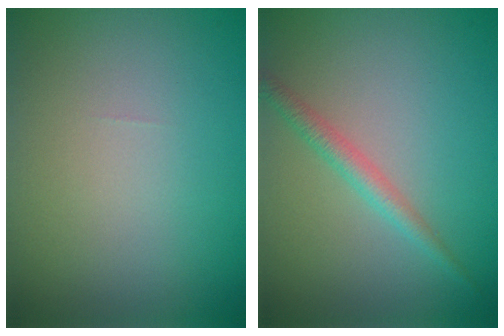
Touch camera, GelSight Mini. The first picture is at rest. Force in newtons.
{"total": 1.8, "press": 1.8, "slide": 0.0}